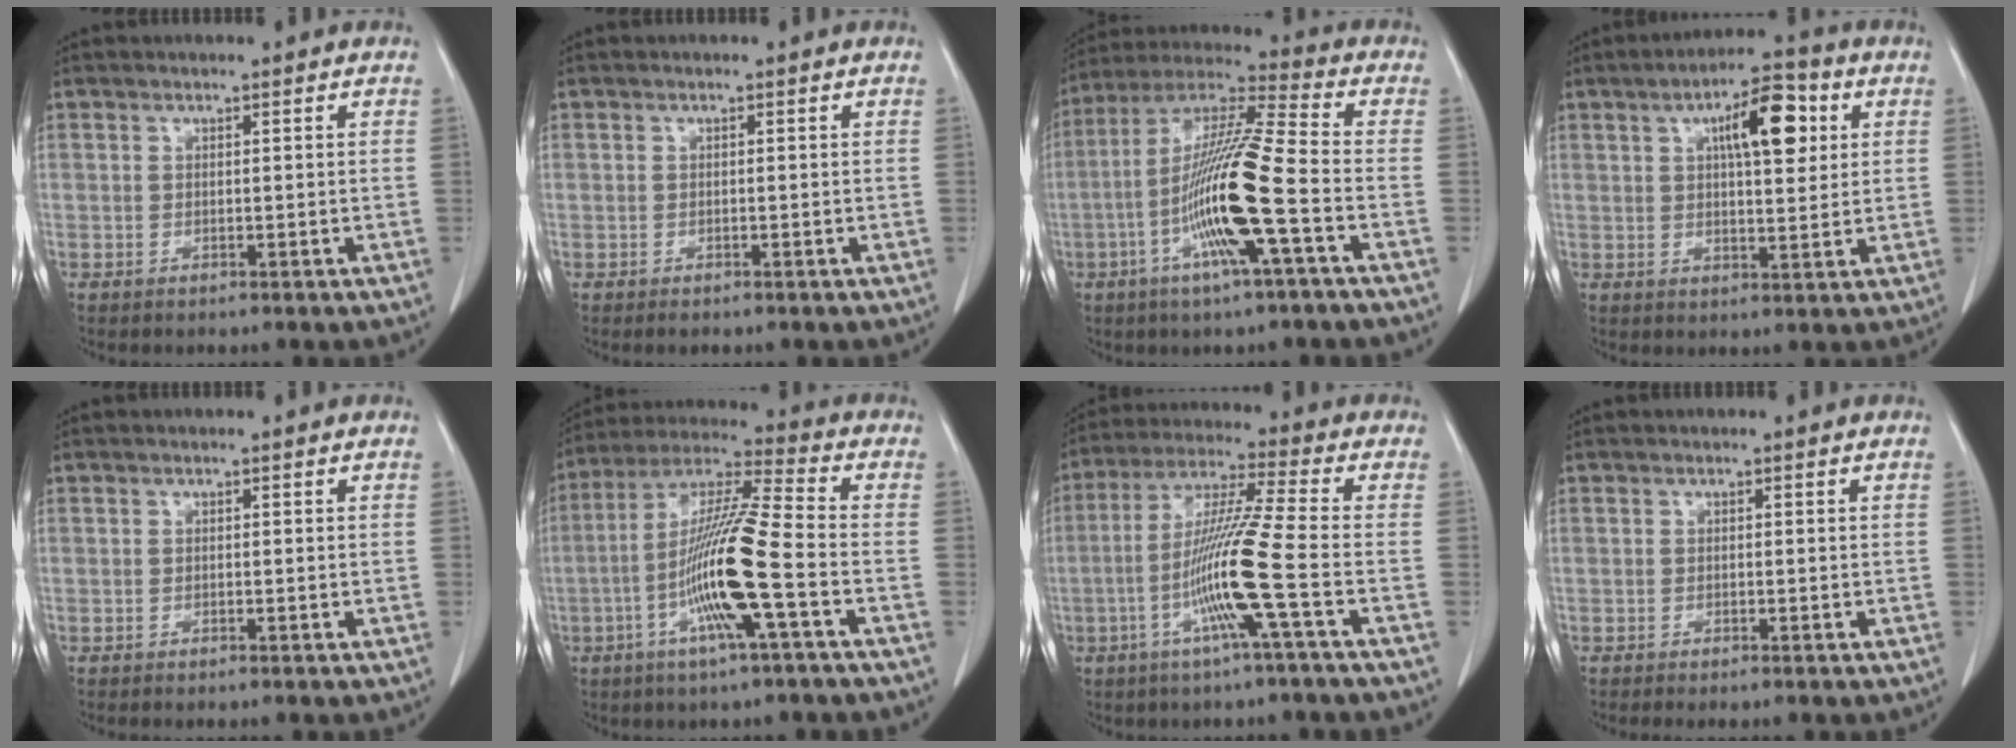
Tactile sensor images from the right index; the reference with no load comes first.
{"total": 0.7, "force": [-0.3, 0.5, 0.4], "torque": [-0.002, 0.002, -0.002]}
{"total": 16.1, "force": [-4.6, 0.0, 15.4], "torque": [-0.305, -0.004, -0.095]}
{"total": 9.8, "force": [3.4, 3.0, 8.7], "torque": [-0.134, 0.019, 0.052]}
{"total": 0.0}
{"total": 14.5, "force": [-4.3, 0.0, 13.9], "torque": [-0.275, -0.002, -0.088]}
{"total": 12.1, "force": [-3.7, -1.7, 11.4], "torque": [-0.225, -0.005, -0.078]}
{"total": 0.6, "force": [-0.3, 0.1, 0.4], "torque": [-0.011, -0.001, -0.004]}